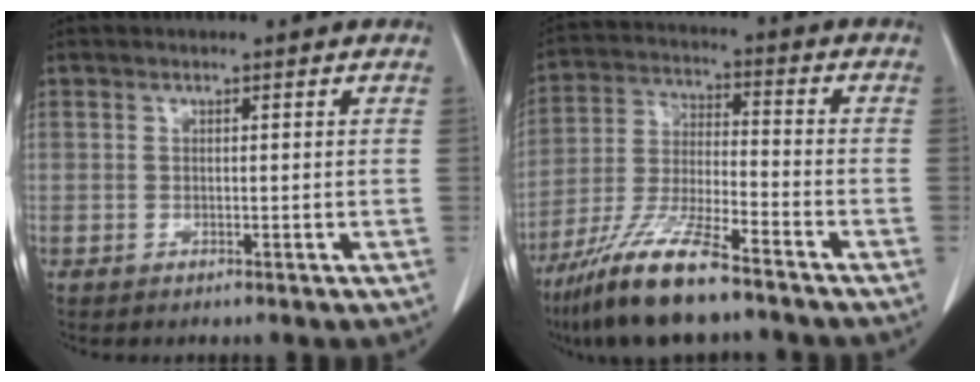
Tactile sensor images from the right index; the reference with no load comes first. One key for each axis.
{"total": 13.1, "fx": -9.6, "fy": 1.6, "fz": 8.7, "tx": -0.178, "ty": -0.028, "tz": -0.179}